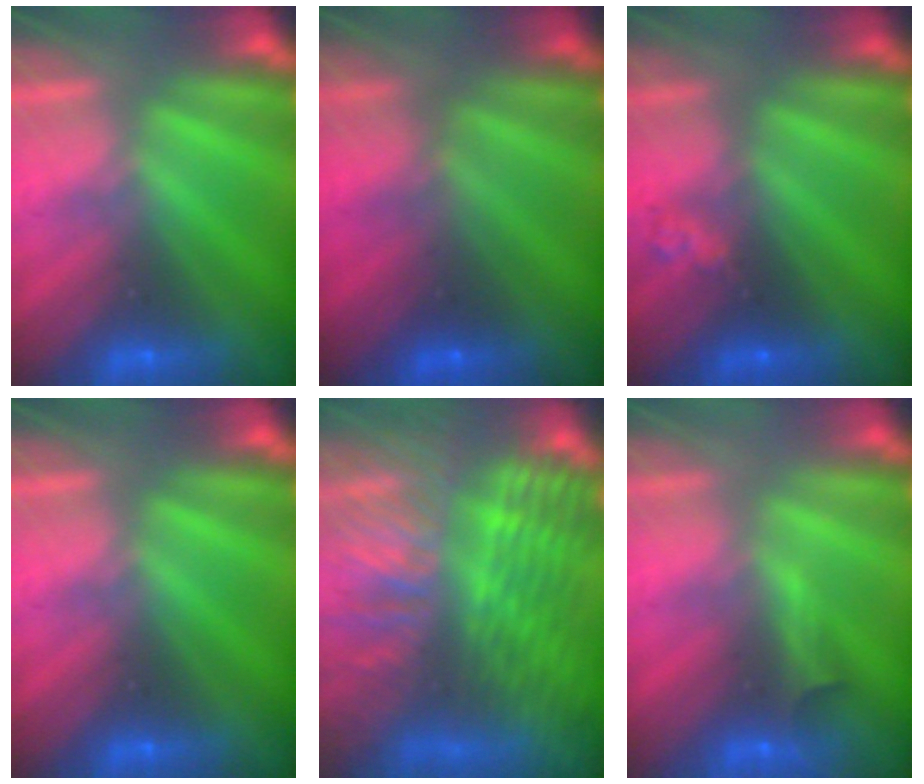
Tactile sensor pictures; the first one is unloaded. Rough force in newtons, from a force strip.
{"total": 1.9}
{"total": 2.2}
{"total": 0.0}
{"total": 9.4}
{"total": 2.8}